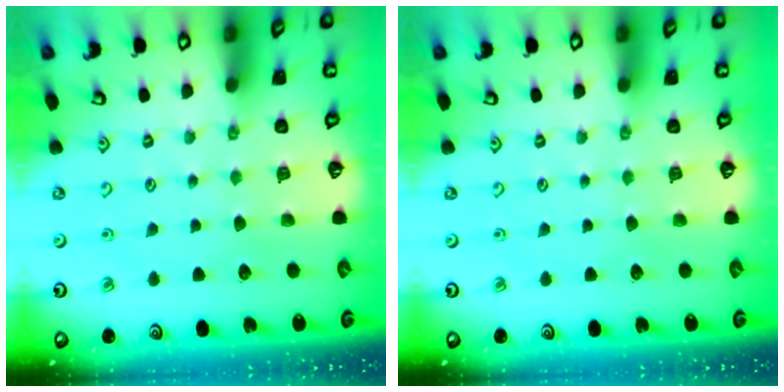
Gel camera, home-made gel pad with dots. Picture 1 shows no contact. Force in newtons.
{"total": 0.0}